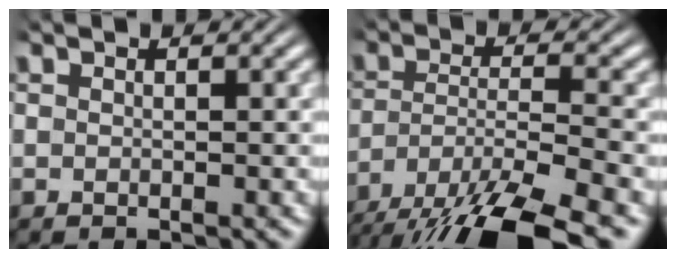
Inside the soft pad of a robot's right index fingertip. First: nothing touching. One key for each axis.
{"total": 8.0, "fx": -3.5, "fy": 4.0, "fz": 6.0, "tx": -0.103, "ty": -0.021, "tz": -0.046}